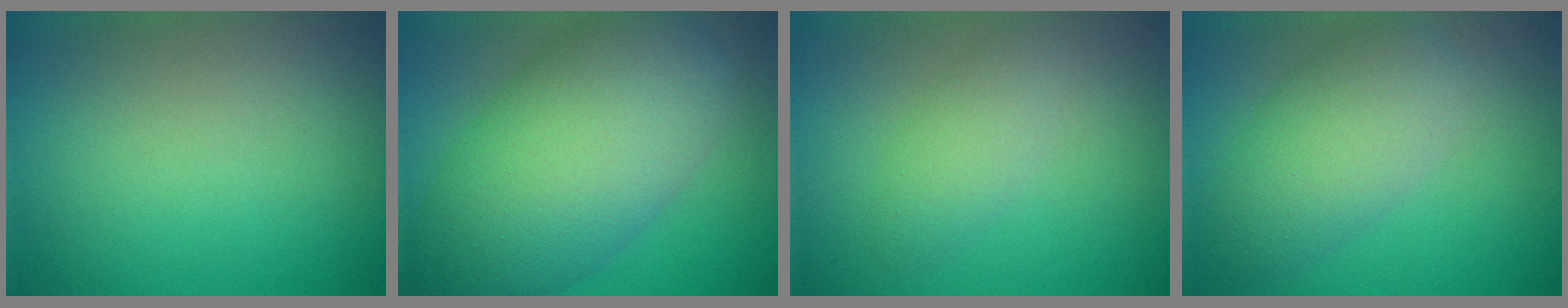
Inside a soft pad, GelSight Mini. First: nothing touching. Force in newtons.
{"total": 12.1, "press": 12.1, "slide": 0.2}
{"total": 2.2, "press": 2.2, "slide": 0.2}
{"total": 5.1, "press": 5.1, "slide": 0.2}